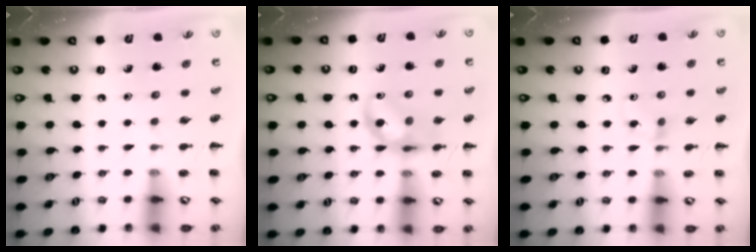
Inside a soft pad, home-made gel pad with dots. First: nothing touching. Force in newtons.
{"total": 12.9, "press": 12.7, "slide": 1.9}
{"total": 3.9, "press": 3.5, "slide": 1.6}